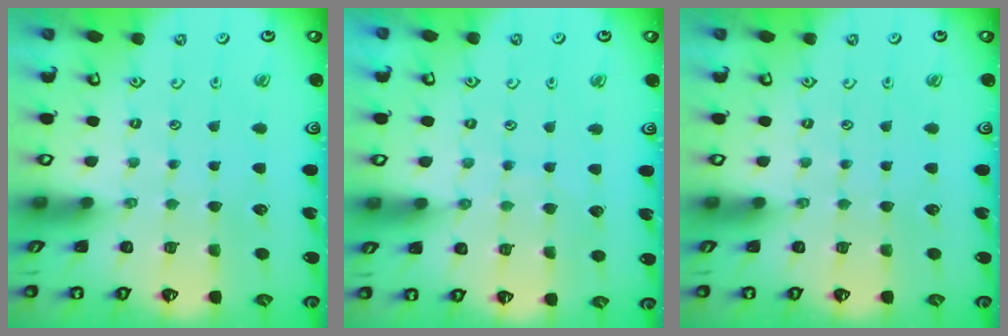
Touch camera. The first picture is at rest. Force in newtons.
{"total": 5.1, "press": 5.1, "slide": 0.6}
{"total": 0.0}